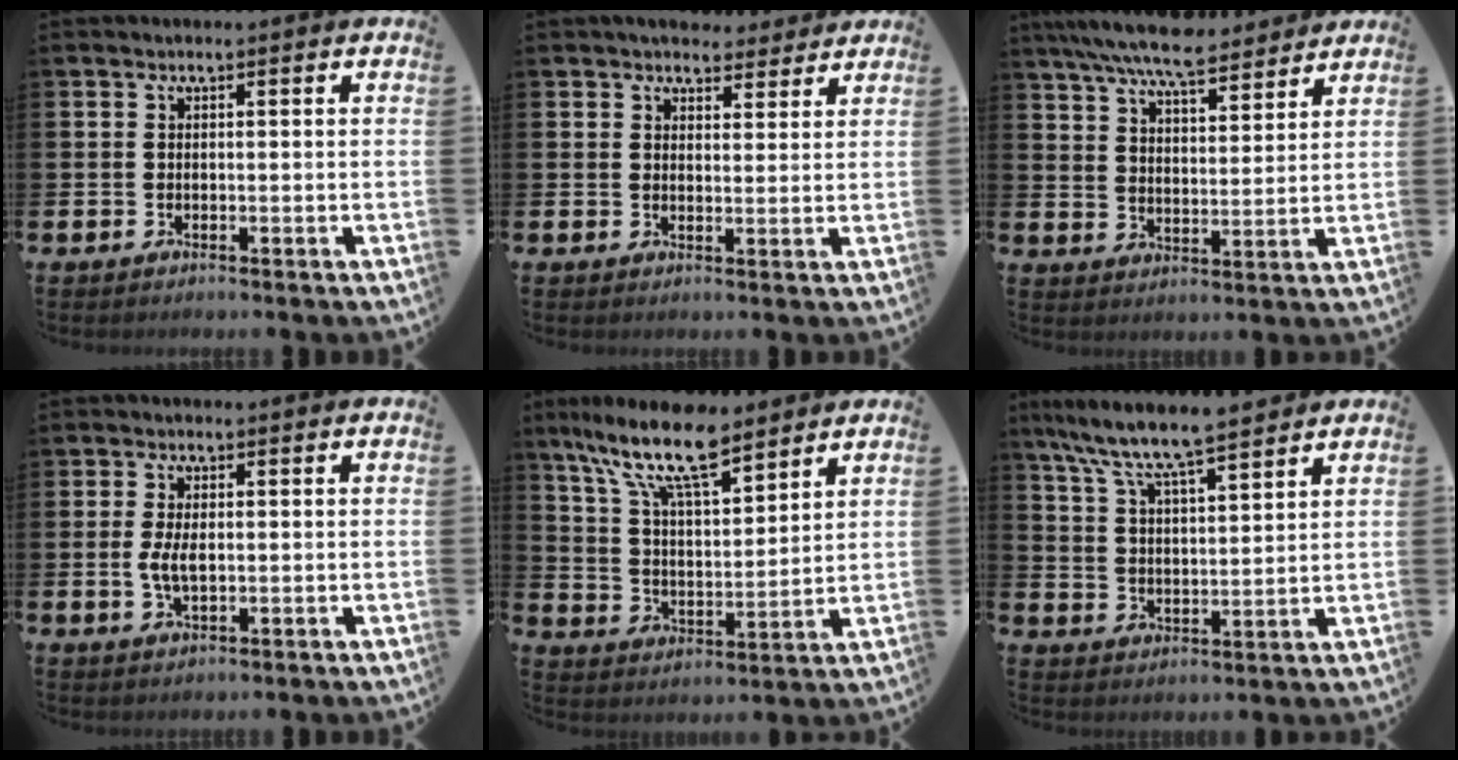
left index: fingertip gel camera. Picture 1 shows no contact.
{"total": 4.6, "force": [4.3, 1.7, 0.2], "torque": [-0.001, -0.024, 0.077]}
{"total": 8.0, "force": [7.5, 1.2, 2.7], "torque": [-0.075, -0.036, 0.134]}
{"total": 3.4, "force": [0.0, 1.7, 2.9], "torque": [-0.056, 0.005, -0.001]}
{"total": 12.4, "force": [9.7, 3.6, 6.9], "torque": [-0.153, -0.039, 0.169]}
{"total": 8.2, "force": [7.6, 0.6, 3.0], "torque": [-0.089, -0.047, 0.134]}